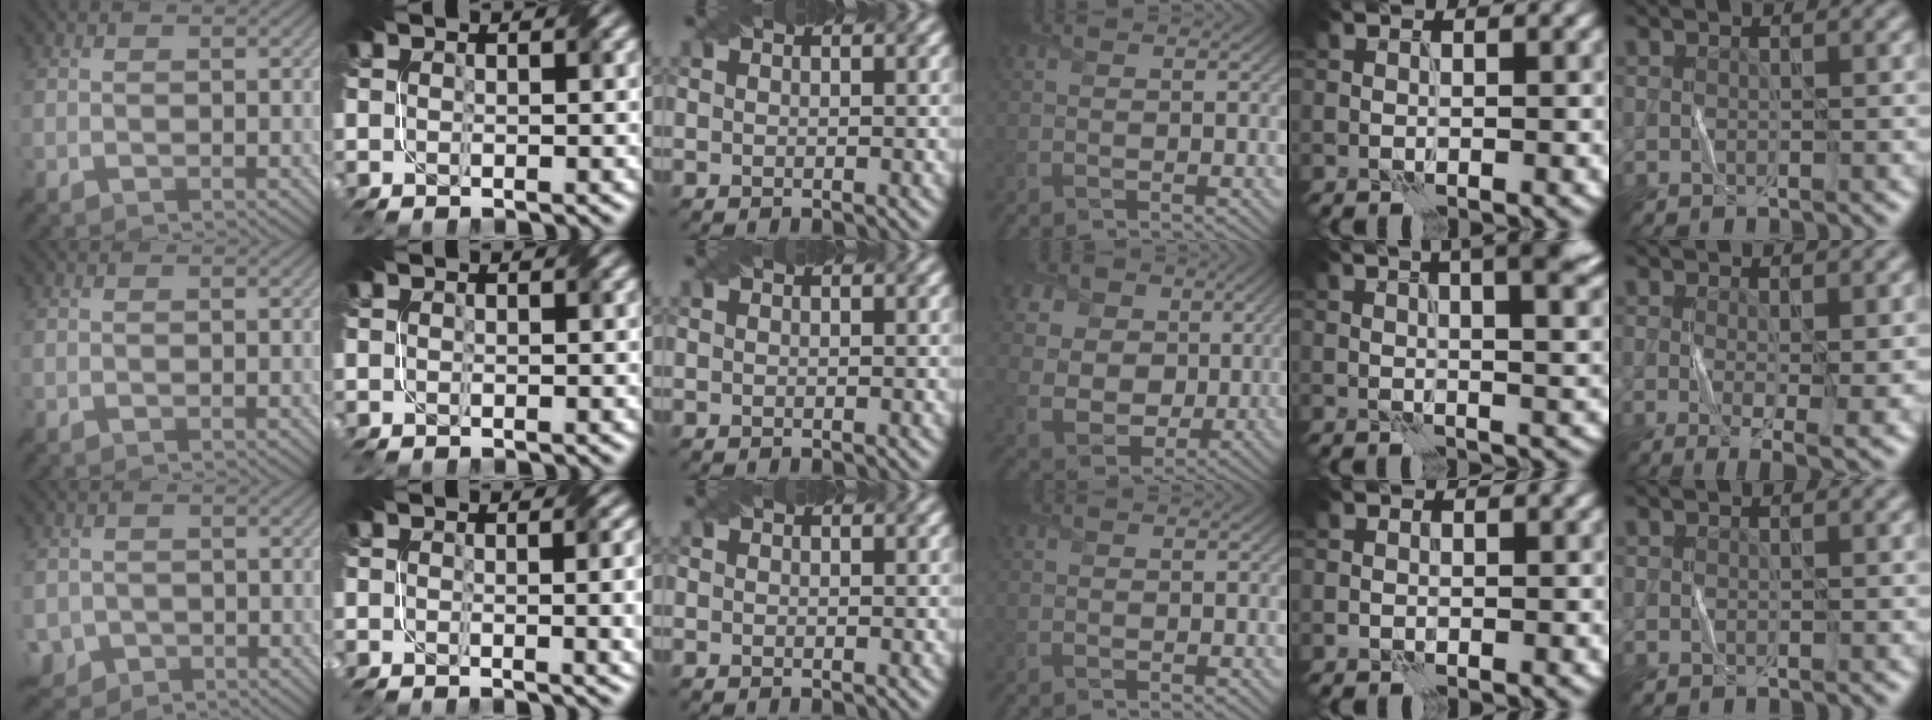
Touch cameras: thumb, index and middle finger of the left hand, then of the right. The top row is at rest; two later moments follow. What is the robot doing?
{"motion": "fold", "object": "bubble wrap"}